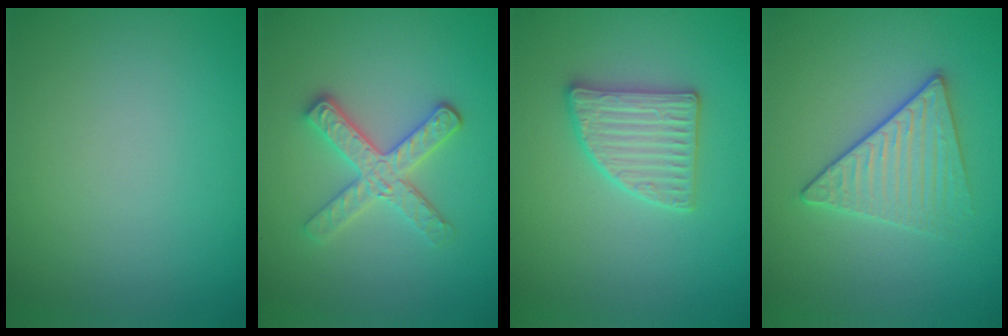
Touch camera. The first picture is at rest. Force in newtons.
{"total": 3.4, "press": 3.0, "slide": 1.6}
{"total": 2.8, "press": 2.8, "slide": 0.4}
{"total": 3.2, "press": 3.0, "slide": 1.2}